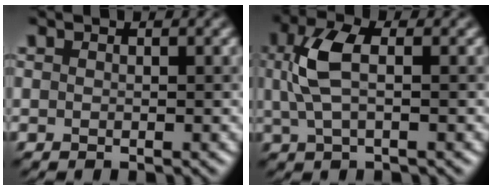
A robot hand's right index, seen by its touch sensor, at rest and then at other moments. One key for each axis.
{"total": 4.3, "fx": 0.8, "fy": 1.8, "fz": 3.8, "tx": -0.087, "ty": 0.013, "tz": 0.018}